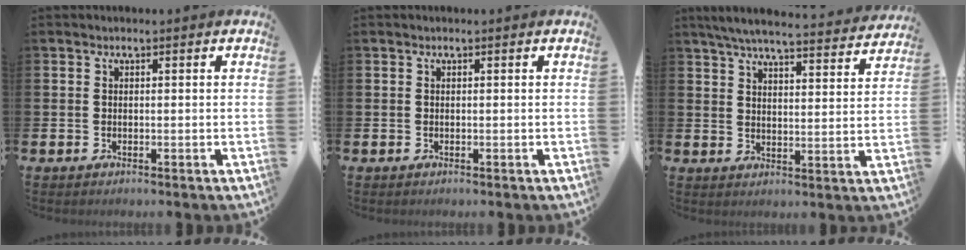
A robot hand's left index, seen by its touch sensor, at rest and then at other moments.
{"total": 0.0}
{"total": 6.2, "force": [5.8, 0.4, 2.1], "torque": [-0.053, -0.041, 0.099]}